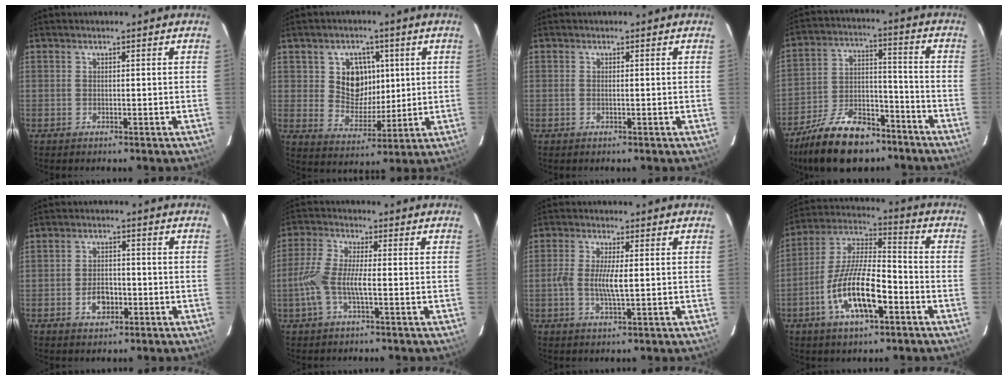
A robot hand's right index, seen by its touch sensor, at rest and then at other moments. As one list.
[{"total": 8.8, "force": [2.5, 7.6, 3.8], "torque": [-0.070, 0.003, 0.052]}, {"total": 0.5, "force": [-0.1, -0.1, 0.5], "torque": [-0.011, 0.001, -0.003]}, {"total": 18.6, "force": [-13.5, 8.6, 9.4], "torque": [-0.193, 0.007, -0.216]}, {"total": 4.9, "force": [-1.8, 3.1, 3.2], "torque": [-0.062, 0.005, -0.025]}, {"total": 7.7, "force": [-1.7, 2.0, 7.3], "torque": [-0.165, 0.003, -0.035]}, {"total": 5.4, "force": [-0.4, 1.2, 5.2], "torque": [-0.106, -0.002, -0.010]}, {"total": 15.6, "force": [-6.2, 5.3, 13.3], "torque": [-0.269, -0.008, -0.115]}]